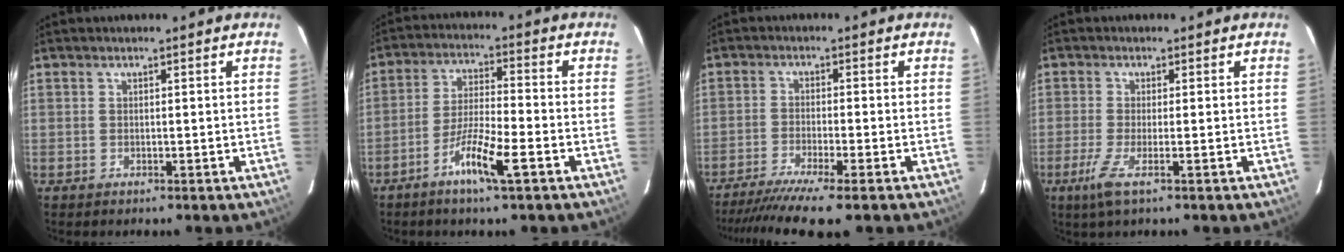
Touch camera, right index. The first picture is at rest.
{"total": 8.3, "force": [-4.4, 0.3, 7.0], "torque": [-0.133, -0.006, -0.083]}
{"total": 10.7, "force": [-8.7, -0.7, 6.3], "torque": [-0.089, -0.027, -0.136]}
{"total": 4.0, "force": [-1.9, 0.2, 3.5], "torque": [-0.073, -0.013, -0.040]}